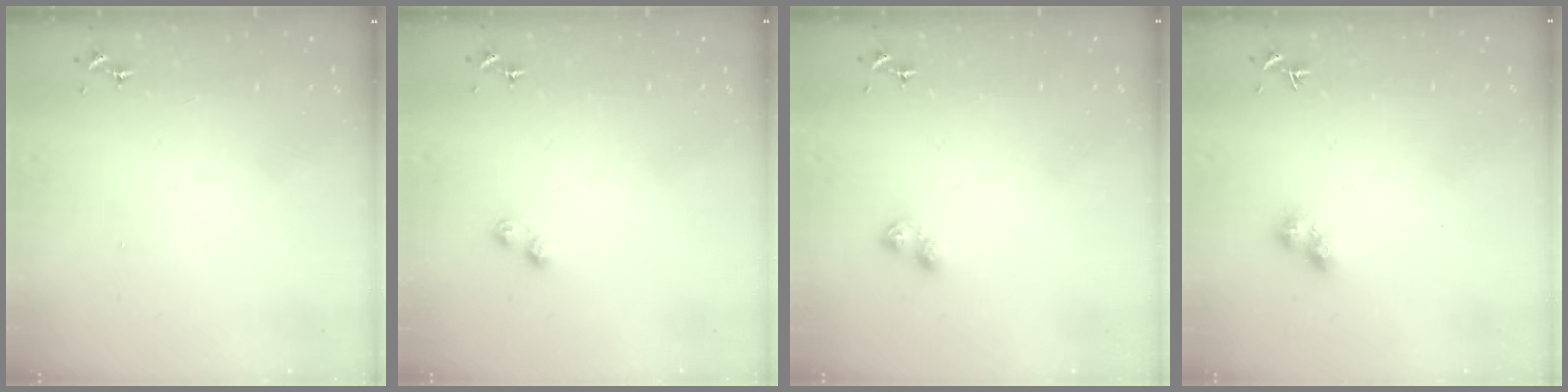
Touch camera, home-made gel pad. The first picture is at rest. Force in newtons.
{"total": 3.7, "press": 3.6, "slide": 0.4}
{"total": 3.8, "press": 3.7, "slide": 0.4}
{"total": 4.0, "press": 3.9, "slide": 0.7}